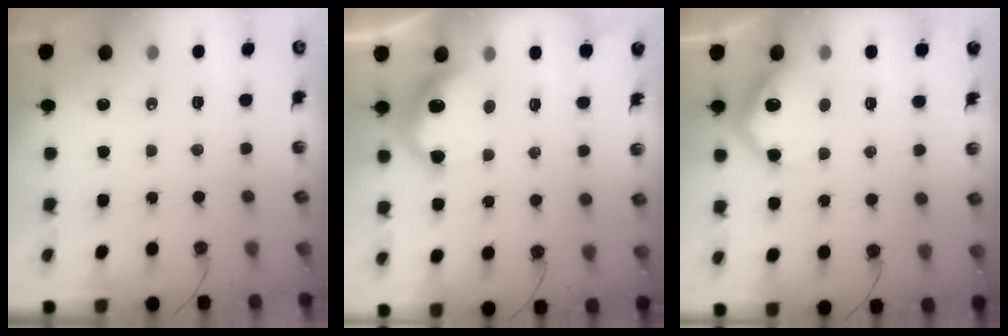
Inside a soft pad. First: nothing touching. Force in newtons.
{"total": 12.2, "press": 12.2, "slide": 0.9}
{"total": 13.1, "press": 13.0, "slide": 1.2}